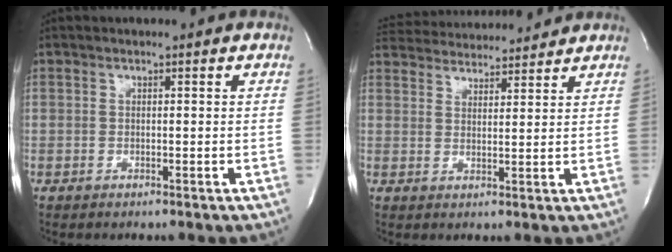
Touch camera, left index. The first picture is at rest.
{"total": 13.7, "force": [12.9, 2.4, 3.8], "torque": [-0.071, 0.036, 0.199]}